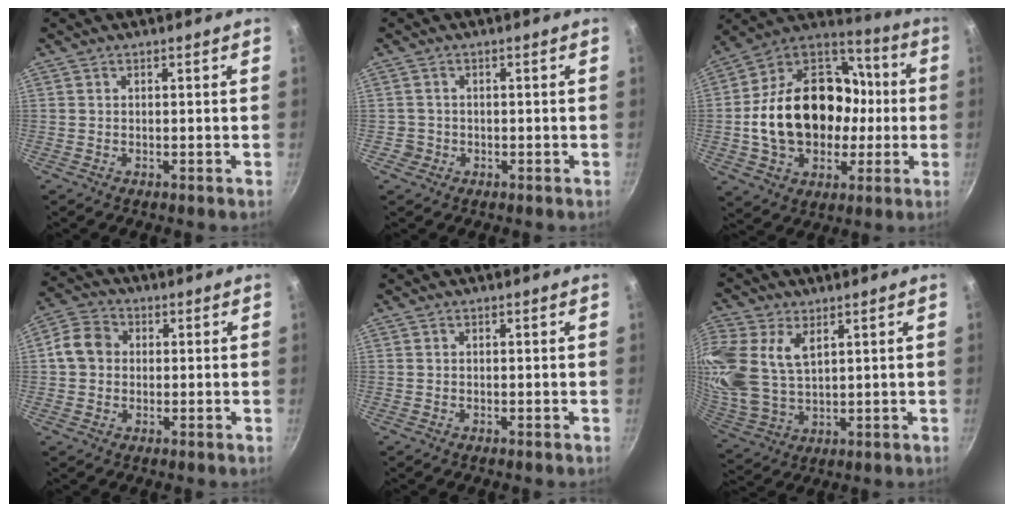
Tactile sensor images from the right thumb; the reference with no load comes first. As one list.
[{"total": 1.9, "force": [-0.6, 1.8, 0.2], "torque": [0.007, 0.014, -0.005]}, {"total": 26.1, "force": [-1.5, 19.4, 17.4], "torque": [-0.272, 0.053, -0.021]}, {"total": 6.9, "force": [0.5, 5.9, 3.6], "torque": [-0.045, 0.013, -0.009]}, {"total": 0.0}, {"total": 16.8, "force": [6.0, 10.8, 11.3], "torque": [-0.263, -0.006, 0.129]}]